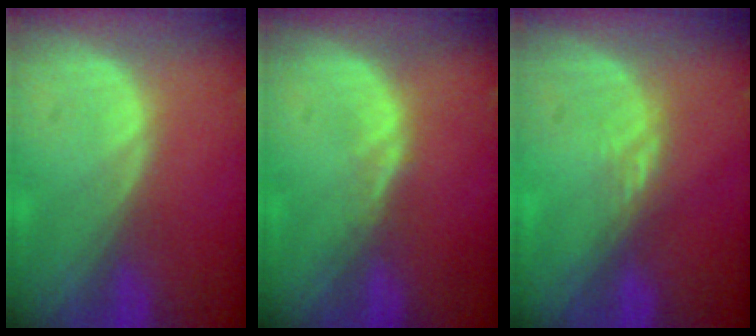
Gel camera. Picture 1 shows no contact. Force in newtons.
{"total": 1.0, "press": 1.0, "slide": 0.1}
{"total": 2.0, "press": 1.5, "slide": 1.3}